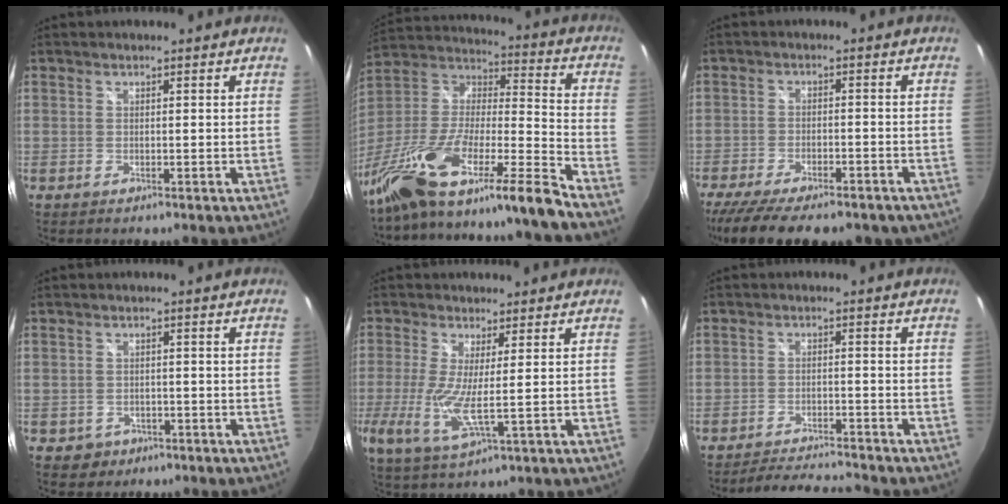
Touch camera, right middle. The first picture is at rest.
{"total": 26.8, "force": [-19.4, 2.0, 18.4], "torque": [-0.295, -0.049, -0.338]}
{"total": 18.1, "force": [-14.2, 5.9, 9.5], "torque": [-0.196, -0.040, -0.202]}
{"total": 3.5, "force": [-1.6, 3.0, 0.8], "torque": [-0.026, 0.004, -0.017]}
{"total": 8.3, "force": [-0.4, 1.0, 8.2], "torque": [-0.176, -0.018, -0.009]}
{"total": 8.0, "force": [-7.7, 0.3, 2.1], "torque": [-0.057, 0.005, -0.119]}